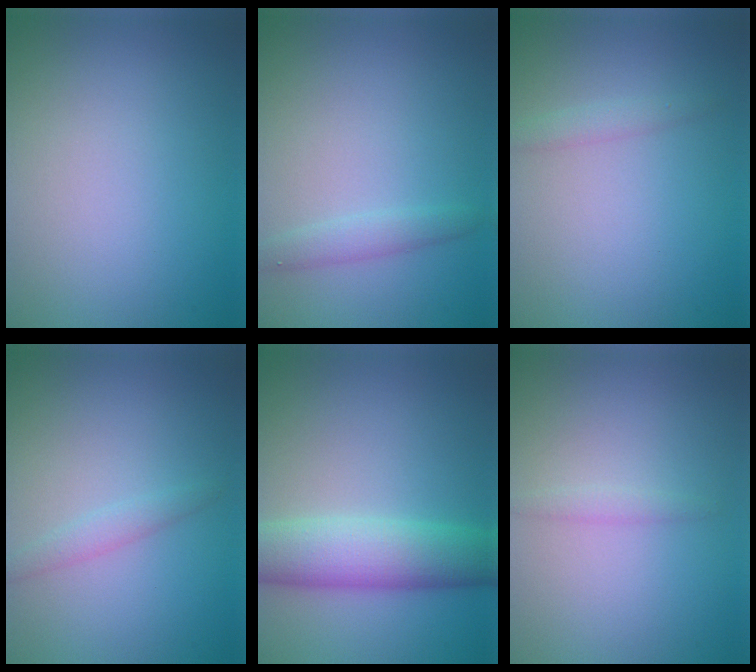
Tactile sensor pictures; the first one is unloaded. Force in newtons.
{"total": 1.6, "press": 1.6, "slide": 0.1}
{"total": 1.0, "press": 1.0, "slide": 0.0}
{"total": 1.2, "press": 1.2, "slide": 0.1}
{"total": 6.6, "press": 6.6, "slide": 0.2}
{"total": 0.9, "press": 0.9, "slide": 0.0}